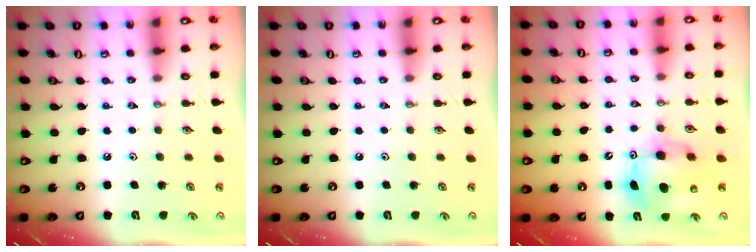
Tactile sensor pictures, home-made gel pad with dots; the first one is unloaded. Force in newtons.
{"total": 0.0}
{"total": 10.1, "press": 10.0, "slide": 0.9}